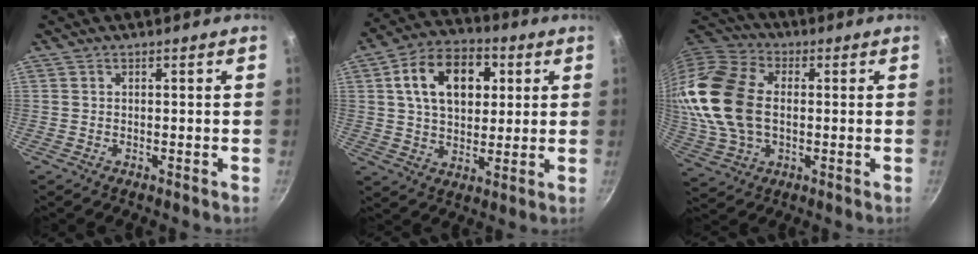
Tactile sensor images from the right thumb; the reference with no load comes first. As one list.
[{"total": 15.8, "force": [4.3, 10.6, 11.0], "torque": [-0.146, 0.009, 0.062]}, {"total": 19.1, "force": [0.7, 12.8, 14.2], "torque": [-0.271, 0.021, 0.012]}]